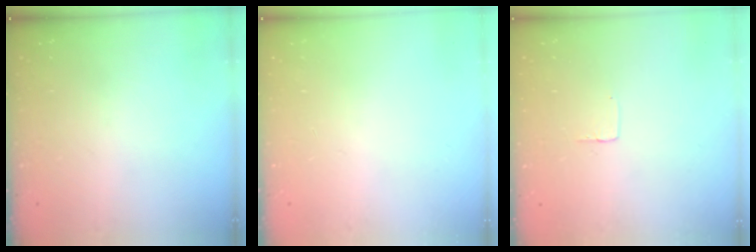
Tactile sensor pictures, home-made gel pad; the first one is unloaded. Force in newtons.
{"total": 0.0}
{"total": 2.5, "press": 2.5, "slide": 0.1}